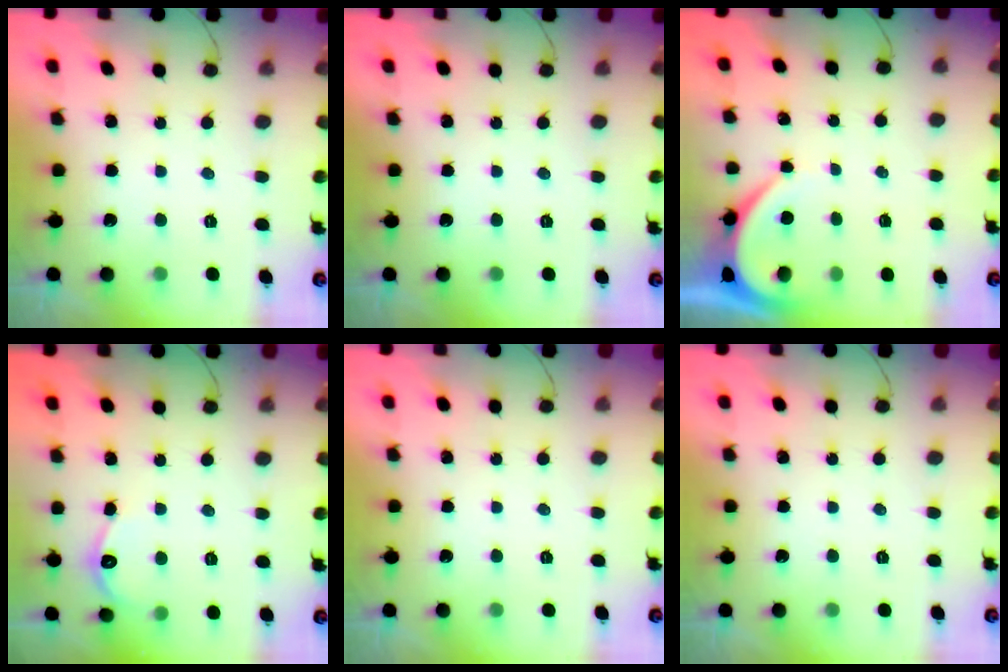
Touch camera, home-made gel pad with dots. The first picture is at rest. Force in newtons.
{"total": 0.0}
{"total": 3.9, "press": 3.9, "slide": 0.4}
{"total": 3.9, "press": 3.9, "slide": 0.4}
{"total": 0.0}
{"total": 0.0}